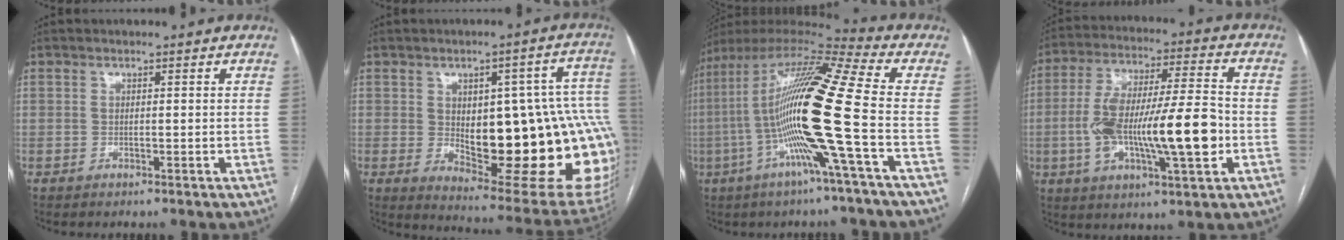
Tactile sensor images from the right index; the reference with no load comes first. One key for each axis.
{"total": 27.2, "fx": -2.2, "fy": 8.5, "fz": 25.8, "tx": -0.260, "ty": 0.020, "tz": 0.000}
{"total": 20.2, "fx": -3.7, "fy": -0.9, "fz": 19.8, "tx": -0.383, "ty": -0.003, "tz": -0.090}
{"total": 17.8, "fx": -3.3, "fy": 3.3, "fz": 17.2, "tx": -0.320, "ty": 0.011, "tz": -0.050}